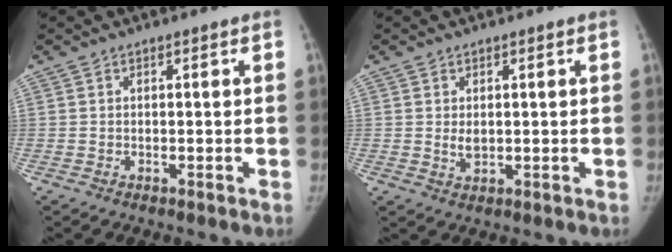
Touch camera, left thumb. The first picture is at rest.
{"total": 2.4, "force": [0.4, 1.5, 1.8], "torque": [-0.025, -0.007, 0.011]}